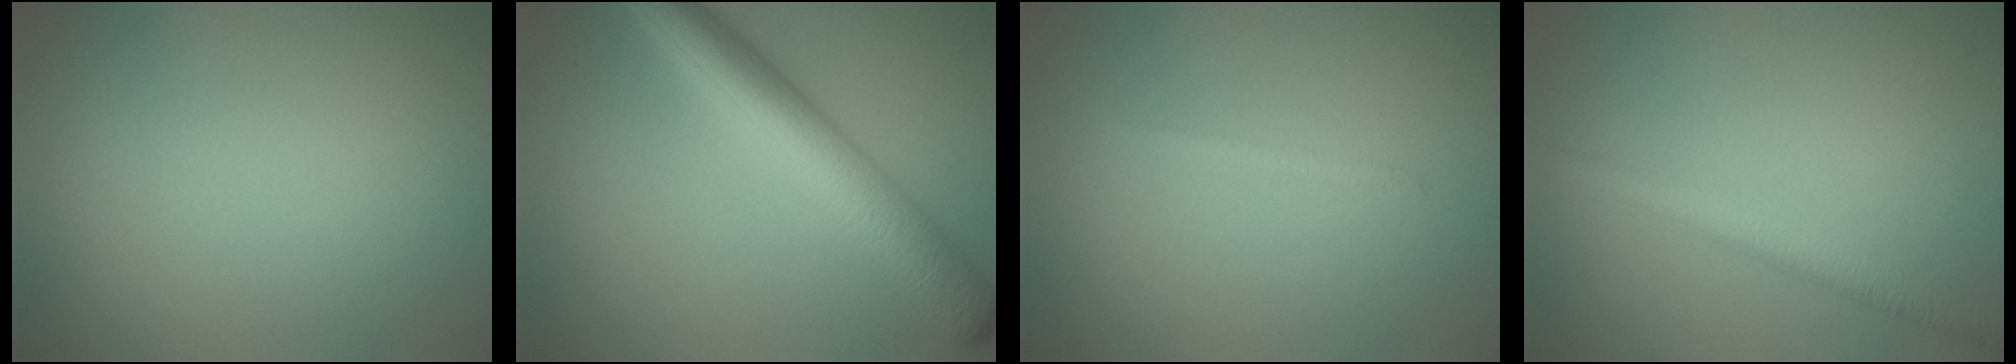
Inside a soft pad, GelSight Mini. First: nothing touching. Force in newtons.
{"total": 6.7, "press": 6.7, "slide": 0.0}
{"total": 0.7, "press": 0.7, "slide": 0.1}
{"total": 2.5, "press": 2.5, "slide": 0.0}